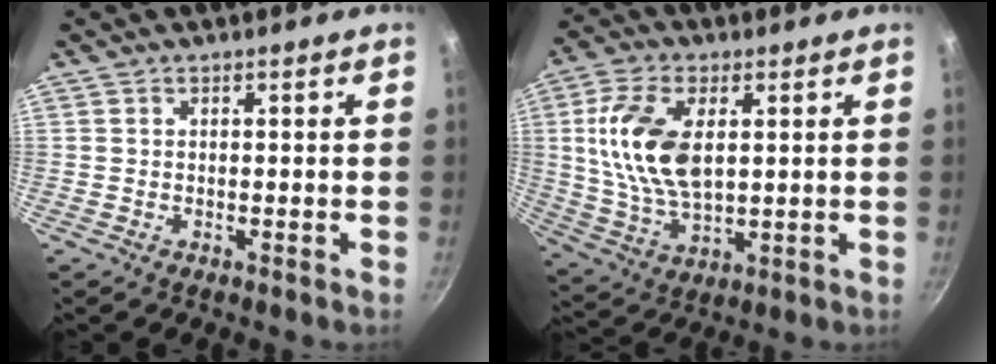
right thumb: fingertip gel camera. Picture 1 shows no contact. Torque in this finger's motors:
{"motor_torque": [-0.70, 1.42, 1.50, -0.01, 0.49]}